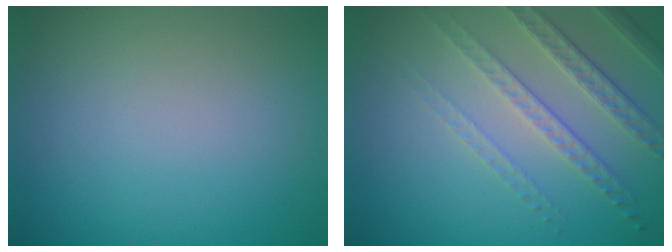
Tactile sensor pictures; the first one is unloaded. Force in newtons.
{"total": 4.5, "press": 3.1, "slide": 3.3}